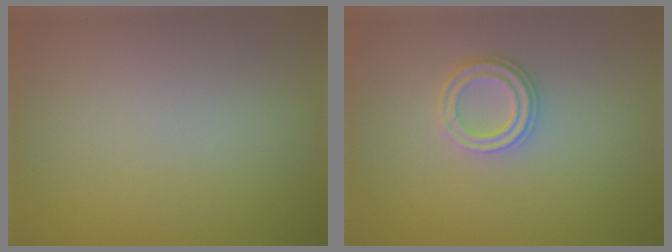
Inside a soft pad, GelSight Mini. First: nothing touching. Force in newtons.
{"total": 2.4, "press": 2.0, "slide": 1.2}